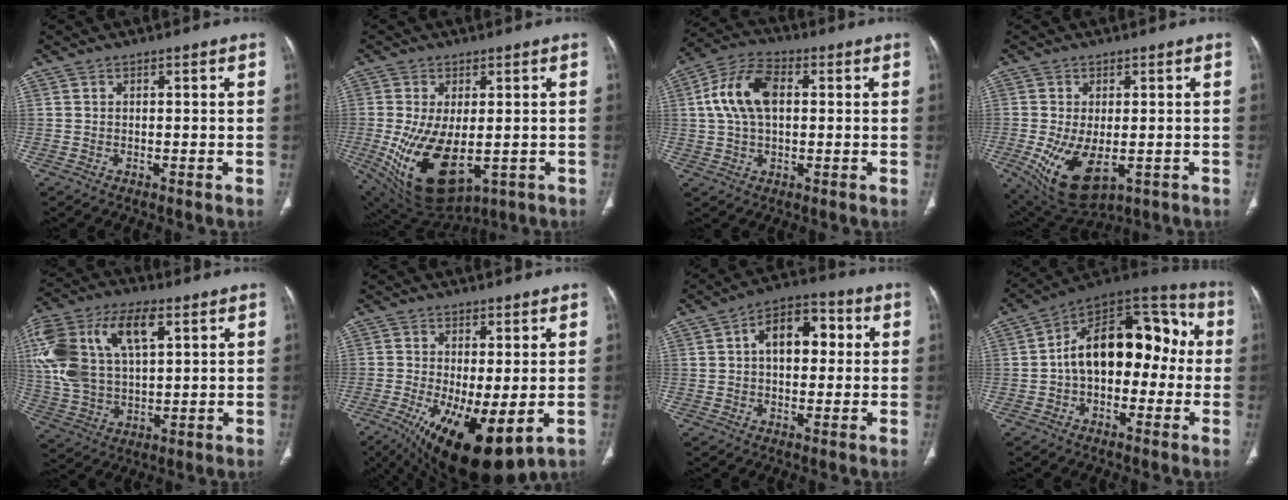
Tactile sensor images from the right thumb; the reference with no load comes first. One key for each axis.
{"total": 15.1, "fx": -2.9, "fy": 7.9, "fz": 12.6, "tx": -0.235, "ty": -0.019, "tz": -0.017}
{"total": 11.1, "fx": 1.7, "fy": 6.5, "fz": 8.9, "tx": -0.179, "ty": 0.021, "tz": 0.029}
{"total": 11.7, "fx": -3.2, "fy": 6.2, "fz": 9.4, "tx": -0.172, "ty": -0.015, "tz": -0.032}
{"total": 22.1, "fx": 7.3, "fy": 11.9, "fz": 17.1, "tx": -0.375, "ty": 0.014, "tz": 0.134}
{"total": 15.7, "fx": -4.7, "fy": 5.9, "fz": 13.8, "tx": -0.238, "ty": -0.027, "tz": -0.056}
{"total": 10.4, "fx": 1.8, "fy": 6.4, "fz": 8.0, "tx": -0.099, "ty": 0.025, "tz": 0.021}
{"total": 18.9, "fx": -0.1, "fy": 11.5, "fz": 15.0, "tx": -0.191, "ty": 0.060, "tz": -0.013}